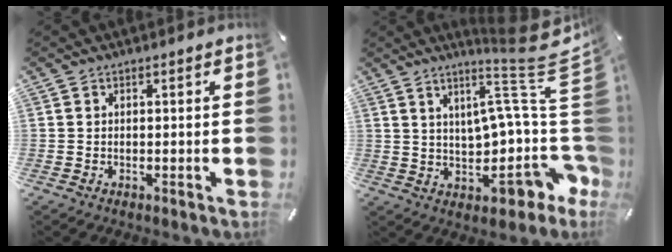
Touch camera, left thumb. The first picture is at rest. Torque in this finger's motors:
{"motor_torque": [1.51, 1.59, 0.49, -0.08, 0.12]}